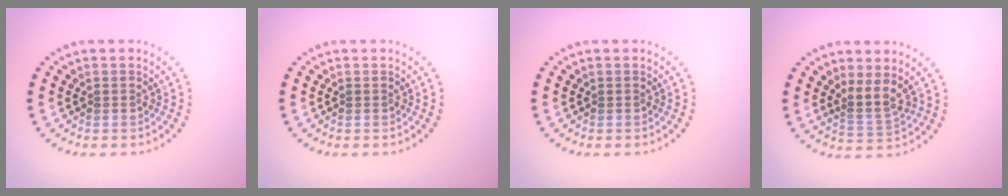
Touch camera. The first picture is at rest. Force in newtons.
{"total": 0.0}
{"total": 0.0}
{"total": 2.5, "press": 1.8, "slide": 1.8}